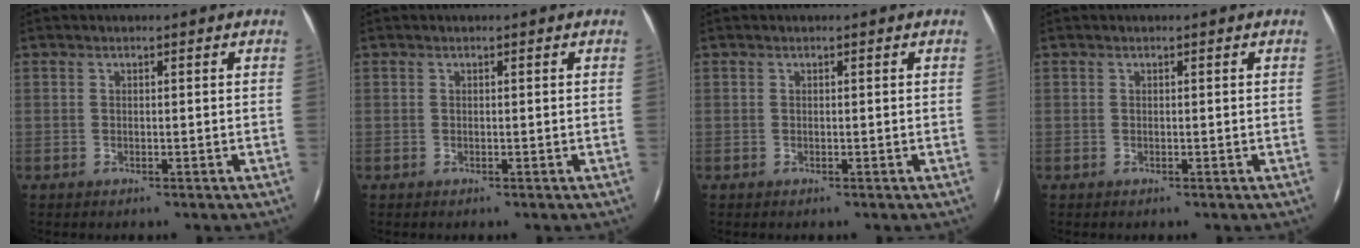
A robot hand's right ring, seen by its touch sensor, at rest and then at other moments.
{"total": 0.0}
{"total": 0.0}
{"total": 0.0}